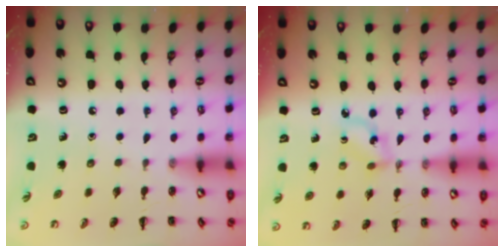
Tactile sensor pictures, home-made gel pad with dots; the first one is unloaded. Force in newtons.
{"total": 2.0, "press": 2.0, "slide": 0.5}